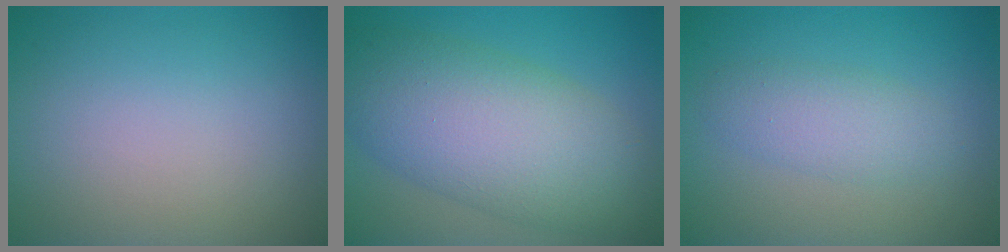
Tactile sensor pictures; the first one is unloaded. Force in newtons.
{"total": 10.0, "press": 10.0, "slide": 0.1}
{"total": 2.7, "press": 2.7, "slide": 0.0}